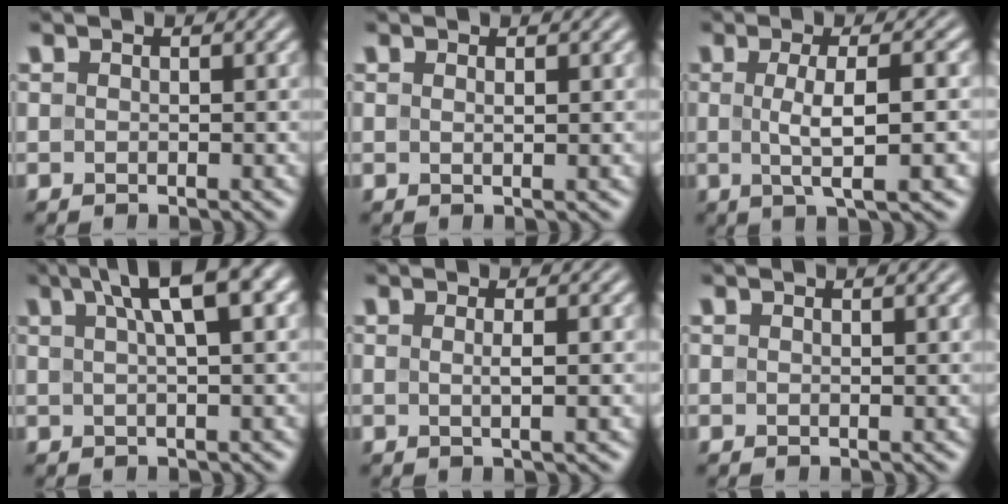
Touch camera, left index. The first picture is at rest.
{"total": 0.8, "force": [0.3, 0.2, 0.7], "torque": [-0.006, 0.004, 0.002]}
{"total": 5.3, "force": [-0.3, 1.2, 5.1], "torque": [-0.084, 0.000, -0.004]}
{"total": 6.3, "force": [2.8, 1.5, 5.4], "torque": [-0.067, 0.019, 0.040]}
{"total": 1.6, "force": [0.1, 0.4, 1.6], "torque": [-0.026, 0.003, -0.004]}
{"total": 0.7, "force": [0.5, 0.2, 0.4], "torque": [-0.002, 0.004, 0.006]}